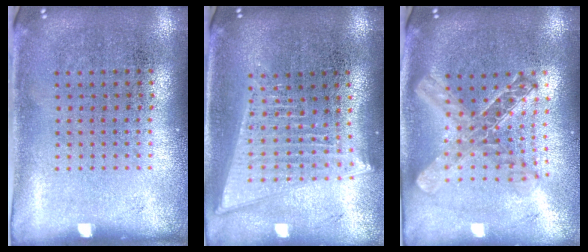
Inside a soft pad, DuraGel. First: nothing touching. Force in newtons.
{"total": 2.0, "press": 1.7, "slide": 1.0}
{"total": 2.1, "press": 1.8, "slide": 1.1}